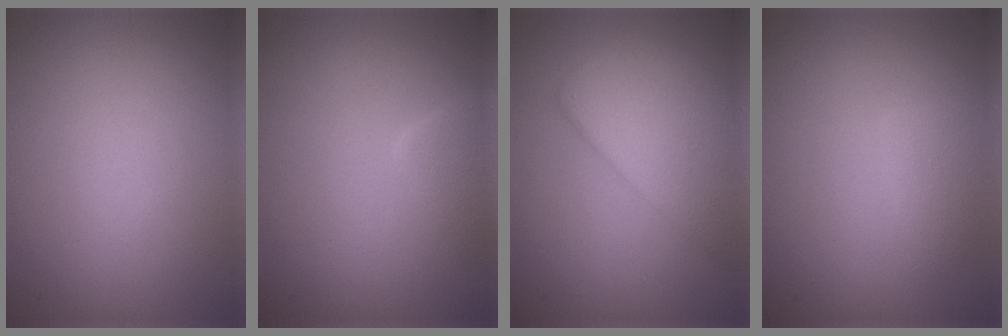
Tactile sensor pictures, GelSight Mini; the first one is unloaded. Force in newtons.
{"total": 2.1, "press": 2.1, "slide": 0.2}
{"total": 6.4, "press": 6.4, "slide": 0.4}
{"total": 1.6, "press": 1.6, "slide": 0.0}